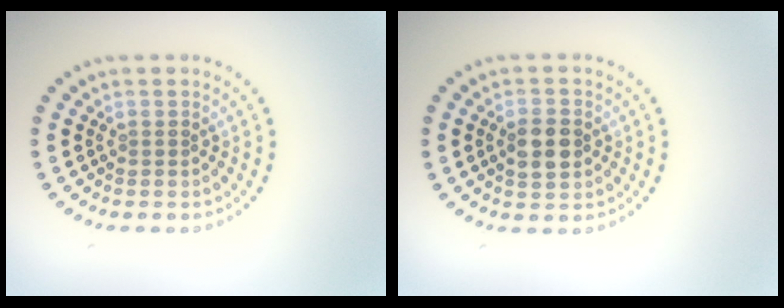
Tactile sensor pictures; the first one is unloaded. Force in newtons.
{"total": 3.4, "press": 3.4, "slide": 0.2}